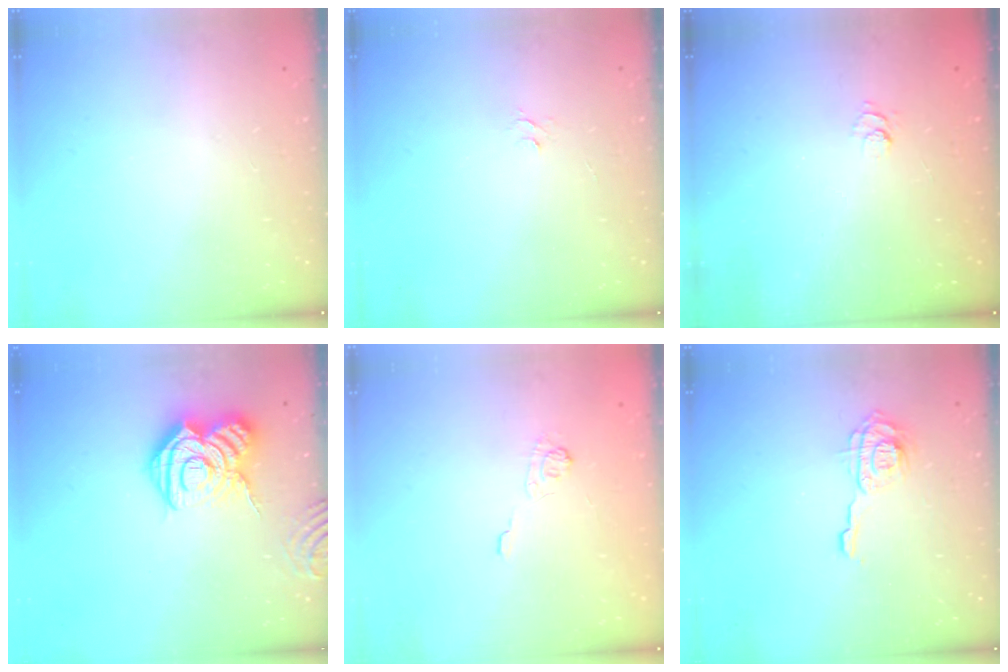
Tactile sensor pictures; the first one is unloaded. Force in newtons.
{"total": 3.7, "press": 3.7, "slide": 0.4}
{"total": 2.5, "press": 2.0, "slide": 1.4}
{"total": 17.2, "press": 17.2, "slide": 1.5}
{"total": 2.5, "press": 2.1, "slide": 1.4}
{"total": 9.5, "press": 9.4, "slide": 0.6}